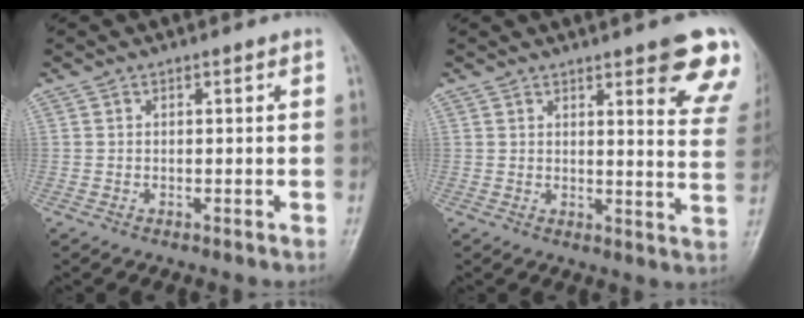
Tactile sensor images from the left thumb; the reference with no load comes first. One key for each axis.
{"total": 13.3, "fx": 8.3, "fy": 3.0, "fz": 9.9, "tx": -0.081, "ty": -0.040, "tz": 0.086}